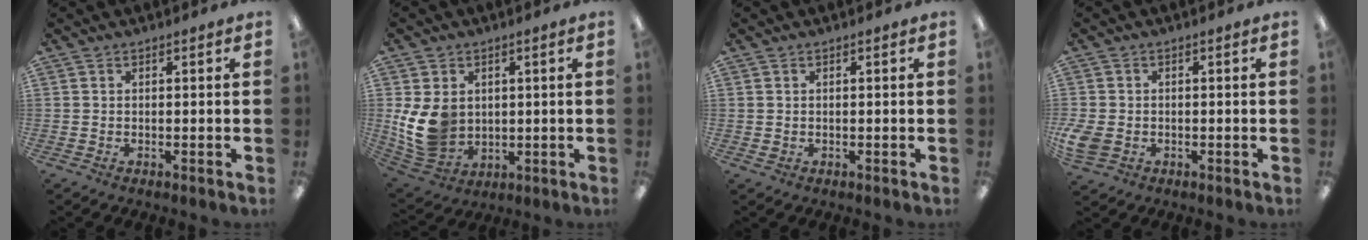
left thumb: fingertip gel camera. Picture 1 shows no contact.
{"total": 11.9, "force": [1.2, 9.6, 7.0], "torque": [-0.162, -0.005, 0.028]}
{"total": 0.7, "force": [0.4, 0.6, 0.3], "torque": [-0.006, 0.004, 0.006]}
{"total": 4.7, "force": [-1.0, 3.7, 2.8], "torque": [-0.064, 0.002, -0.016]}